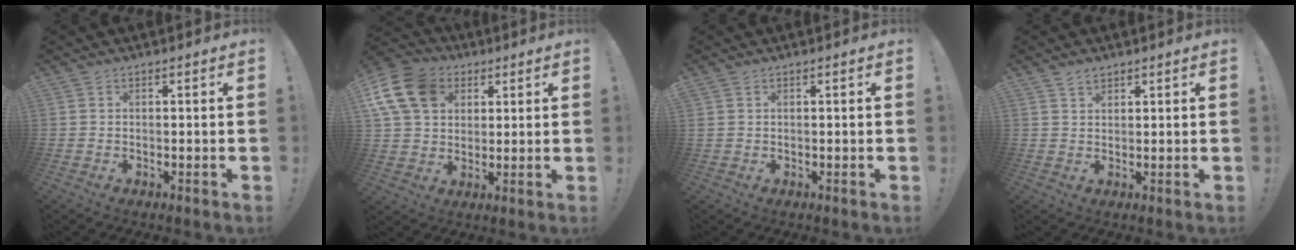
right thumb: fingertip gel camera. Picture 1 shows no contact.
{"total": 15.1, "force": [5.7, 11.6, 7.9], "torque": [-0.137, -0.020, 0.113]}
{"total": 0.8, "force": [0.4, 0.6, 0.3], "torque": [-0.009, 0.003, 0.008]}
{"total": 2.3, "force": [1.9, 1.2, 0.6], "torque": [0.000, -0.011, 0.033]}